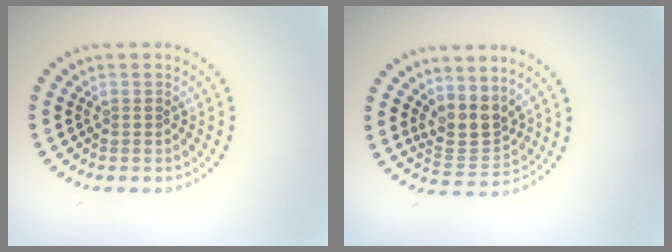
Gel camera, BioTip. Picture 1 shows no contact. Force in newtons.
{"total": 3.4, "press": 2.8, "slide": 2.0}